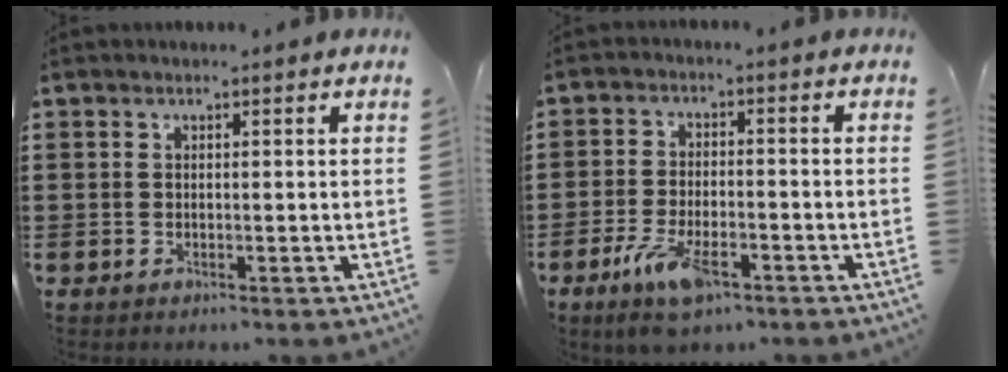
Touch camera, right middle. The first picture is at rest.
{"total": 7.4, "force": [-4.0, 2.8, 5.5], "torque": [-0.117, -0.006, -0.072]}